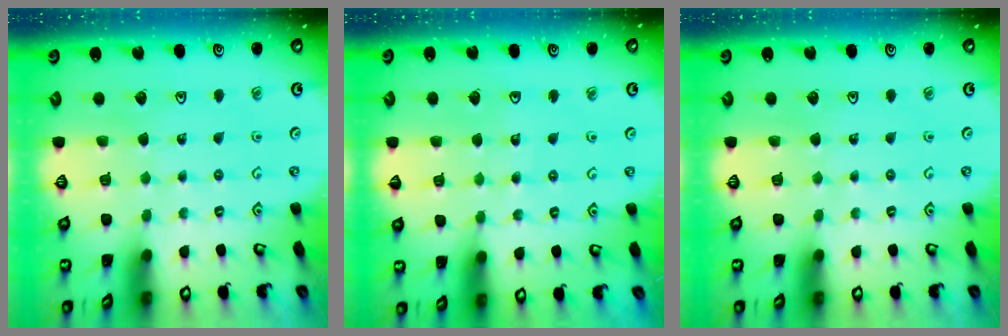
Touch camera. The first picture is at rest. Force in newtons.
{"total": 3.5, "press": 3.5, "slide": 0.3}
{"total": 0.0}